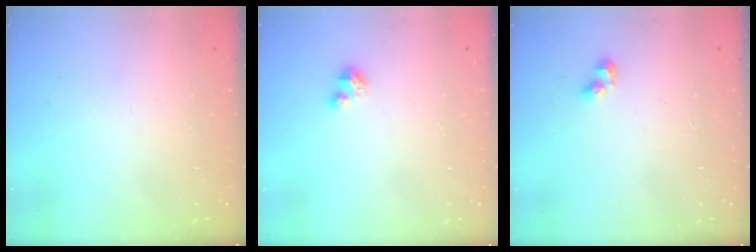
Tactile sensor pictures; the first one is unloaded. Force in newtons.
{"total": 2.8, "press": 2.8, "slide": 0.3}
{"total": 5.2, "press": 4.8, "slide": 1.8}